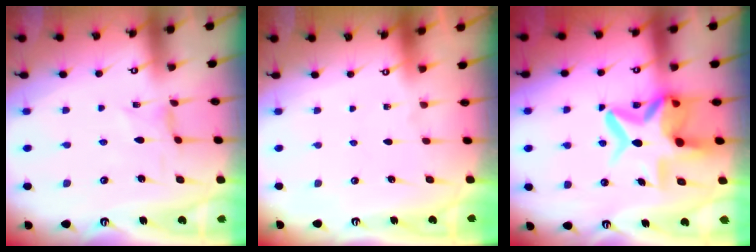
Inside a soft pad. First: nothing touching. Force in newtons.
{"total": 0.0}
{"total": 13.7, "press": 13.7, "slide": 1.4}